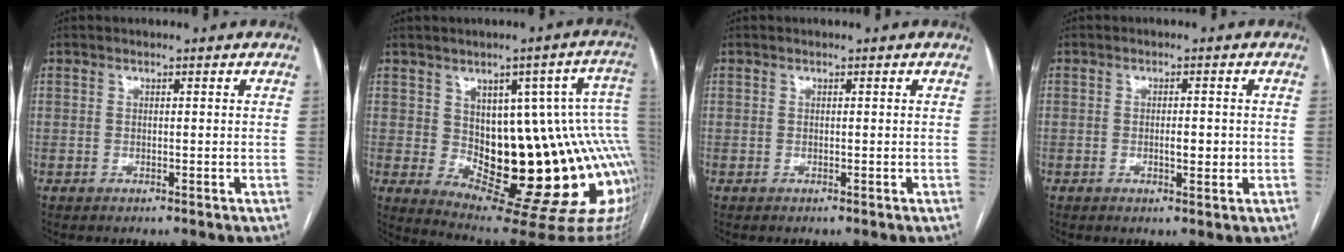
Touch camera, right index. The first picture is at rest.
{"total": 21.6, "force": [-1.2, 7.8, 20.1], "torque": [-0.148, 0.028, 0.005]}
{"total": 0.0}
{"total": 2.4, "force": [-0.3, 0.8, 2.3], "torque": [-0.041, 0.001, 0.000]}